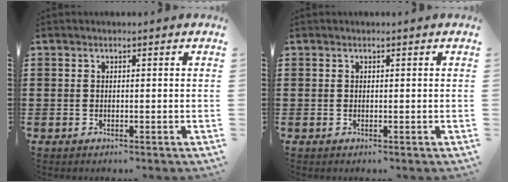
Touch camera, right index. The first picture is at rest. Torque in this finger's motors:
{"motor_torque": [0.20, -0.13, 0.00, 0.00]}